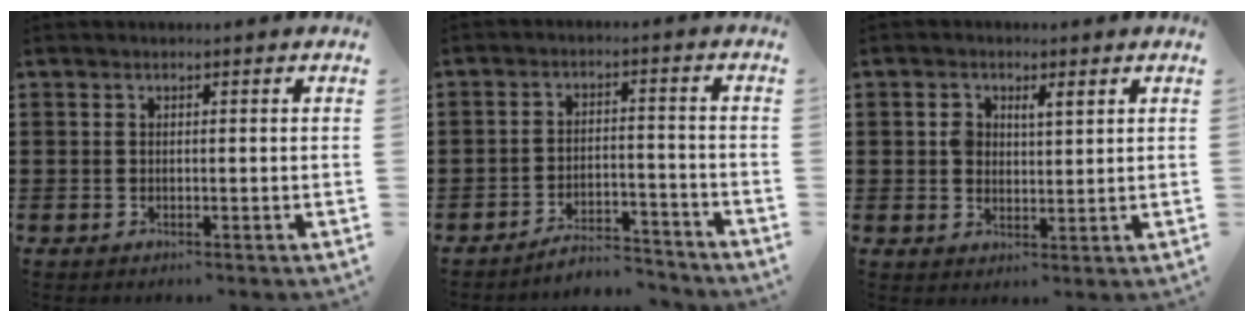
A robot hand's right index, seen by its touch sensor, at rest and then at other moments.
{"total": 4.7, "force": [-4.6, 0.5, 0.9], "torque": [-0.023, 0.003, -0.093]}
{"total": 2.6, "force": [0.9, 1.8, 1.7], "torque": [-0.040, 0.008, 0.015]}